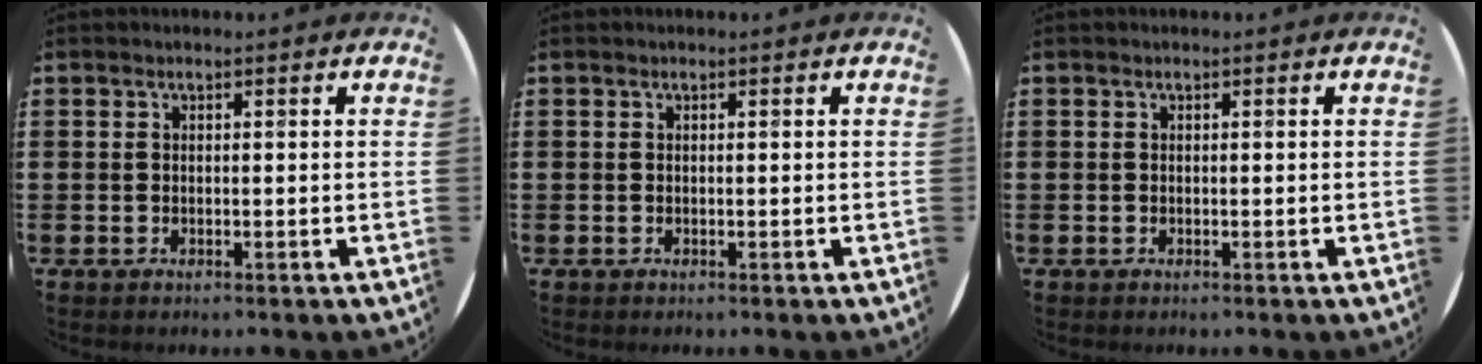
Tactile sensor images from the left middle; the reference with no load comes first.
{"total": 0.0}
{"total": 0.0}